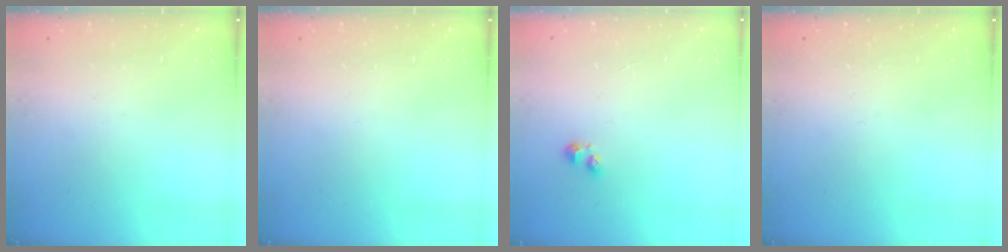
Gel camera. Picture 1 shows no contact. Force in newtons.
{"total": 0.0}
{"total": 2.9, "press": 2.8, "slide": 0.6}
{"total": 0.0}